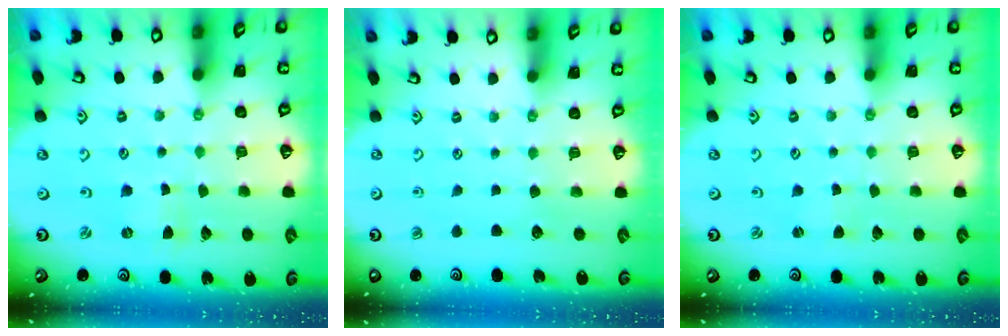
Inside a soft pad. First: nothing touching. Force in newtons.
{"total": 0.0}
{"total": 0.0}